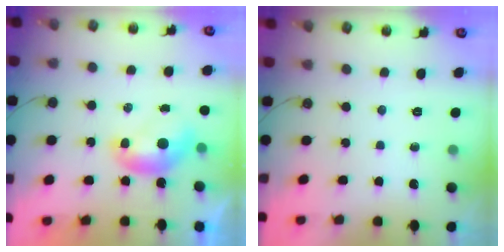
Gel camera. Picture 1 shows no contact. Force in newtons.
{"total": 0.0}